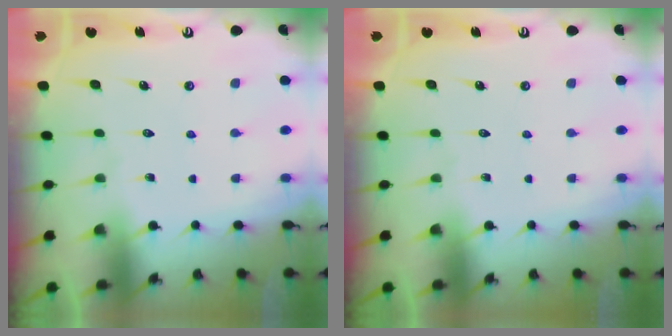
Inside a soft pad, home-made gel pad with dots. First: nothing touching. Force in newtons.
{"total": 0.0}